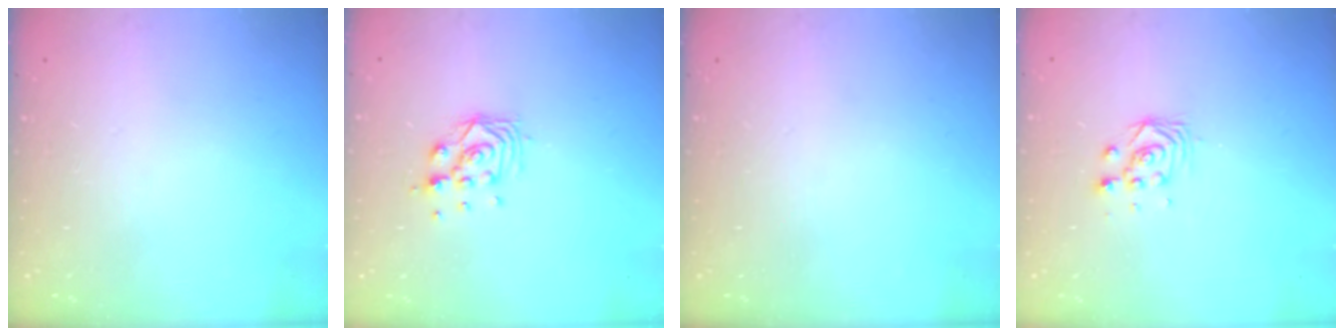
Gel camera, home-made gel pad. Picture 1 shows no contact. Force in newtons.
{"total": 7.8, "press": 7.8, "slide": 0.6}
{"total": 0.0}
{"total": 3.1, "press": 3.1, "slide": 0.0}